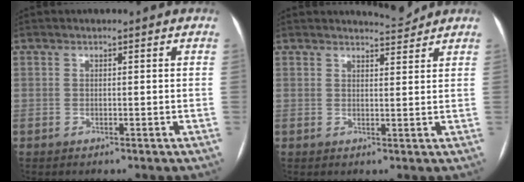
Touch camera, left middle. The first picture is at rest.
{"total": 2.6, "force": [2.5, -0.3, -0.4], "torque": [-0.005, -0.012, 0.040]}